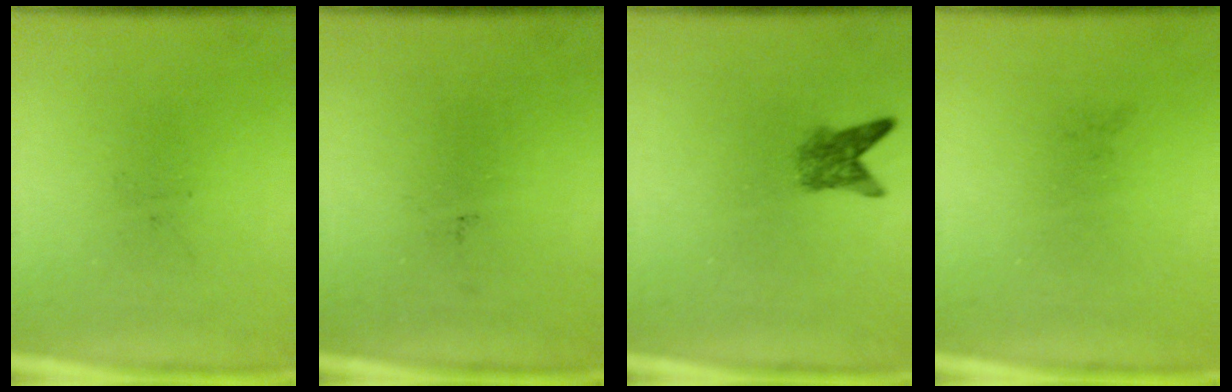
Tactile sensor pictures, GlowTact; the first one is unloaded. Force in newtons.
{"total": 0.0}
{"total": 2.9}
{"total": 0.0}